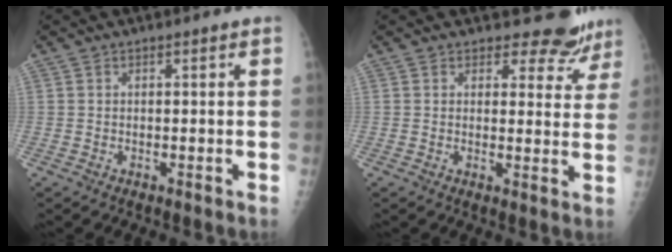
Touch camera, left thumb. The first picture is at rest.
{"total": 6.5, "force": [5.8, 2.8, 0.2], "torque": [0.032, -0.043, 0.056]}